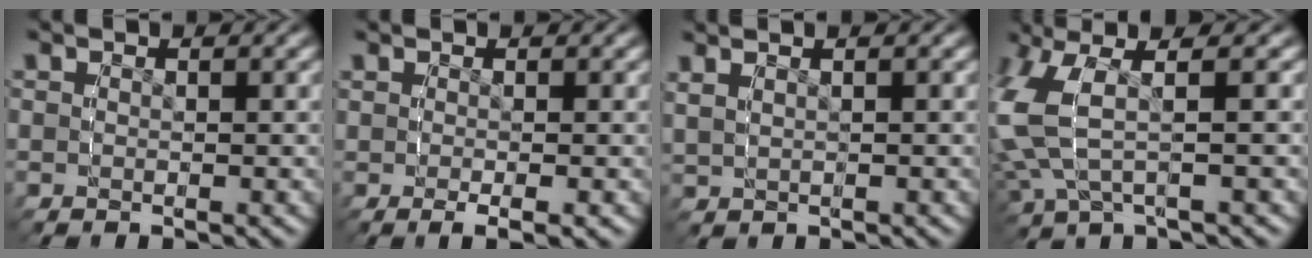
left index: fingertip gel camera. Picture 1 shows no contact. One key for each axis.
{"total": 1.4, "fx": -0.3, "fy": -0.3, "fz": 1.3, "tx": -0.024, "ty": -0.002, "tz": -0.004}
{"total": 1.6, "fx": 0.8, "fy": 1.0, "fz": 0.9, "tx": -0.027, "ty": 0.005, "tz": 0.015}
{"total": 8.4, "fx": 0.8, "fy": 5.8, "fz": 6.0, "tx": -0.173, "ty": 0.003, "tz": 0.009}